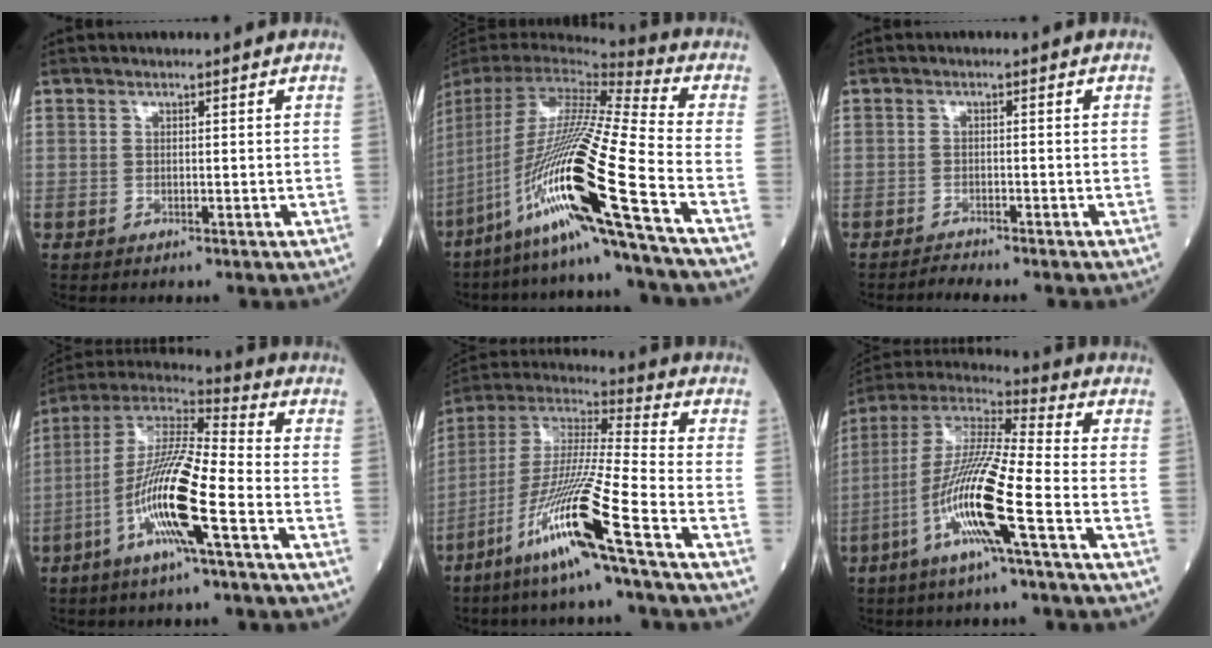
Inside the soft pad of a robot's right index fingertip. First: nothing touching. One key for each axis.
{"total": 24.8, "fx": -11.4, "fy": -1.4, "fz": 22.0, "tx": -0.438, "ty": -0.044, "tz": -0.218}
{"total": 1.7, "fx": -1.7, "fy": -0.4, "fz": 0.0, "tx": -0.005, "ty": -0.006, "tz": -0.030}
{"total": 15.2, "fx": -5.3, "fy": 0.8, "fz": 14.2, "tx": -0.287, "ty": -0.004, "tz": -0.108}
{"total": 16.9, "fx": -8.7, "fy": -1.2, "fz": 14.5, "tx": -0.303, "ty": -0.034, "tz": -0.171}
{"total": 15.3, "fx": -5.6, "fy": -0.1, "fz": 14.2, "tx": -0.294, "ty": -0.007, "tz": -0.117}